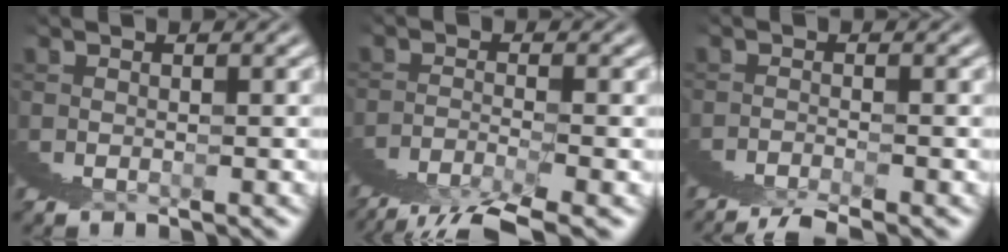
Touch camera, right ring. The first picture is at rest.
{"total": 2.3, "force": [0.4, 0.8, 2.1], "torque": [-0.041, 0.020, -0.004]}
{"total": 1.2, "force": [0.2, -1.2, 0.1], "torque": [0.018, 0.023, -0.007]}